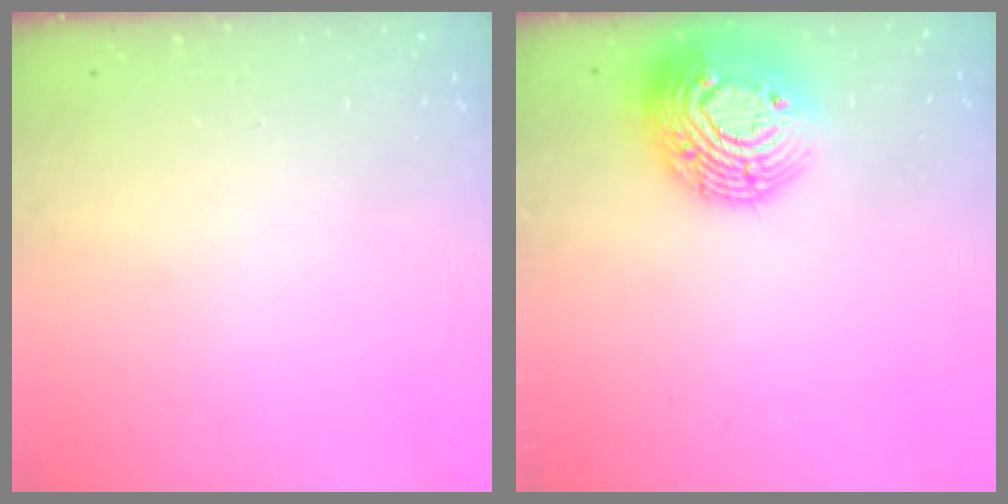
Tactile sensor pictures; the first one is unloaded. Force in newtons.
{"total": 16.9, "press": 16.8, "slide": 1.2}